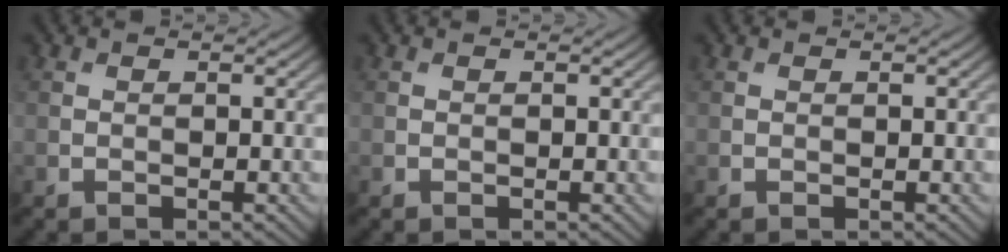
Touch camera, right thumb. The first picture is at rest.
{"total": 0.0}
{"total": 0.0}